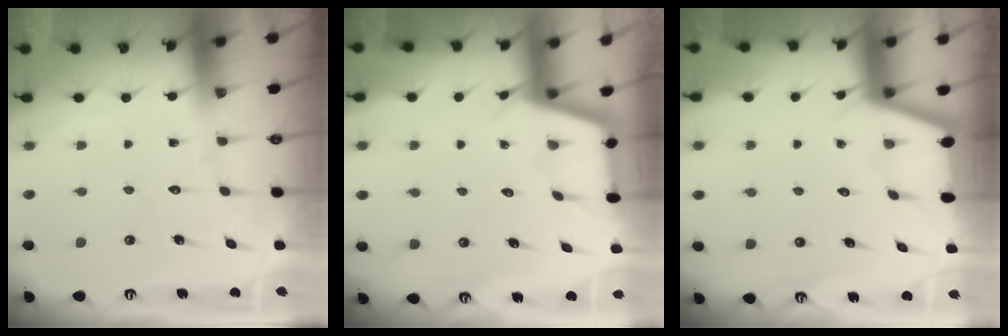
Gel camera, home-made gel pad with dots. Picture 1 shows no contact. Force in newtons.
{"total": 2.5, "press": 2.5, "slide": 0.1}
{"total": 1.8, "press": 1.8, "slide": 0.4}